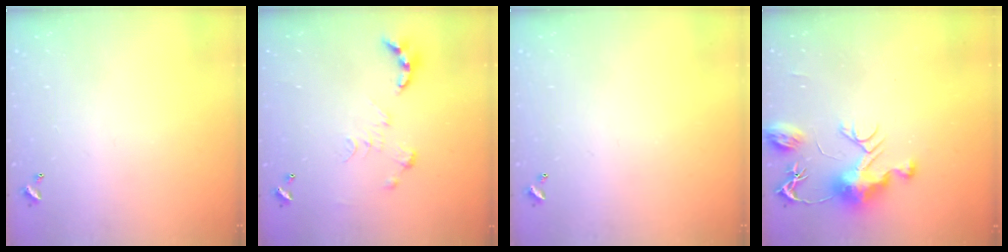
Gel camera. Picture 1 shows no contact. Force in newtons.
{"total": 0.0}
{"total": 0.0}
{"total": 9.9, "press": 9.8, "slide": 1.0}